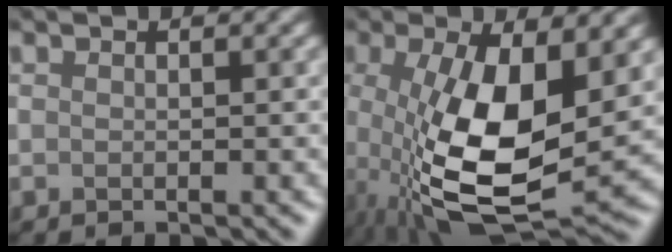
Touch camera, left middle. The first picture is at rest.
{"total": 10.0, "force": [-1.0, 3.8, 9.2], "torque": [-0.204, -0.016, -0.005]}